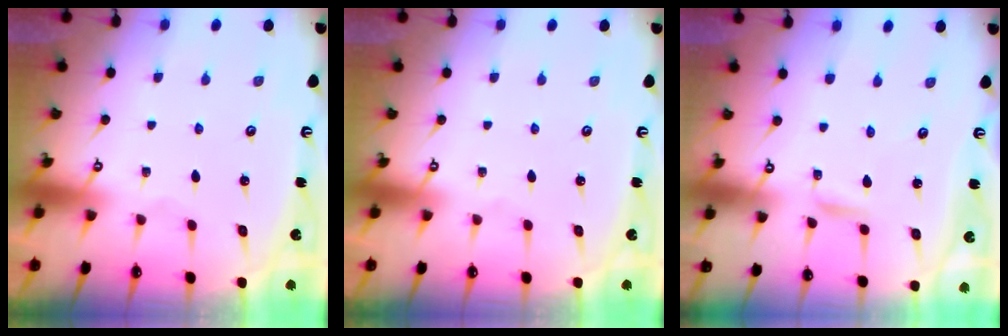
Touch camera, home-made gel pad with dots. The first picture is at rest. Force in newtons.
{"total": 0.0}
{"total": 1.6, "press": 1.6, "slide": 0.2}